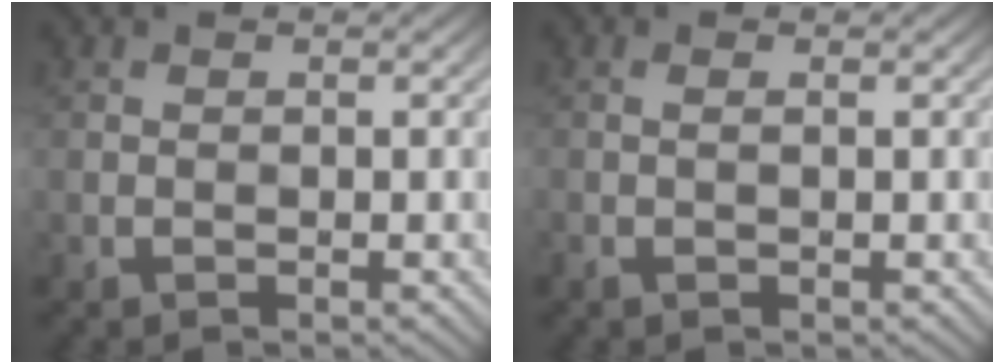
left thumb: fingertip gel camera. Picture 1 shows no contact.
{"total": 0.9, "force": [-0.1, 0.1, 0.9], "torque": [-0.019, 0.002, -0.004]}